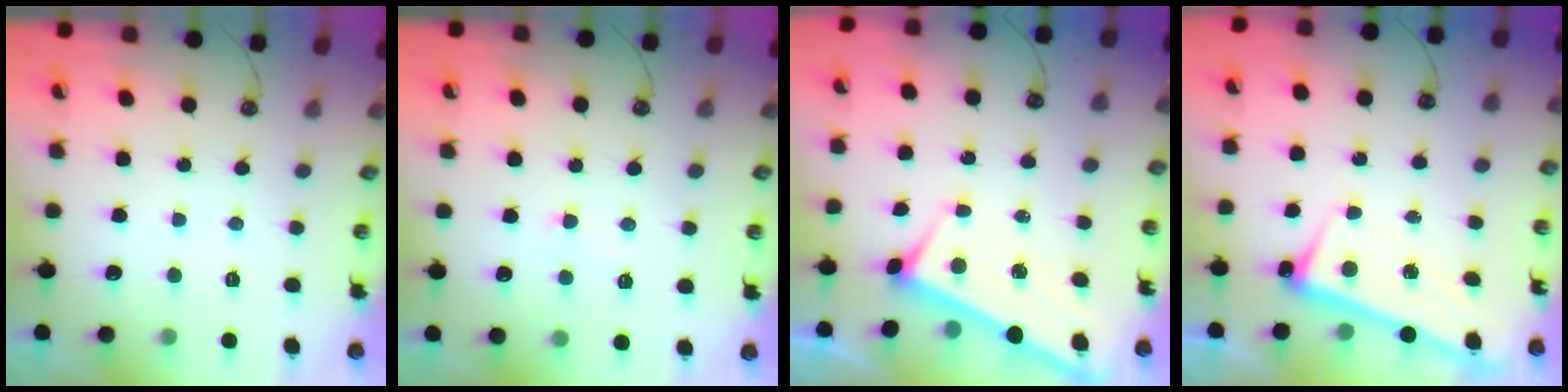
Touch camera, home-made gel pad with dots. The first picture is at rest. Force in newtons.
{"total": 1.8, "press": 1.7, "slide": 0.5}
{"total": 2.6, "press": 2.6, "slide": 0.3}
{"total": 2.6, "press": 2.5, "slide": 0.7}